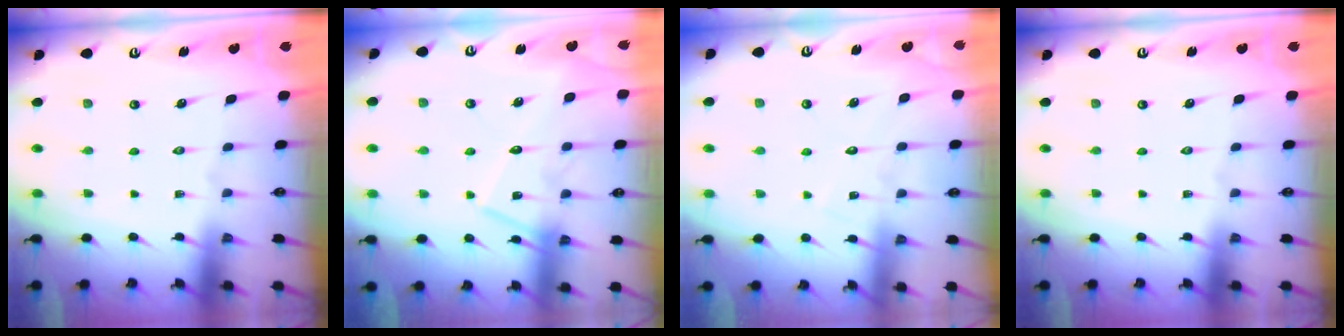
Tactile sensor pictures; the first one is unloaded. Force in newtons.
{"total": 13.6, "press": 13.5, "slide": 1.0}
{"total": 5.7, "press": 5.7, "slide": 0.4}
{"total": 0.0}